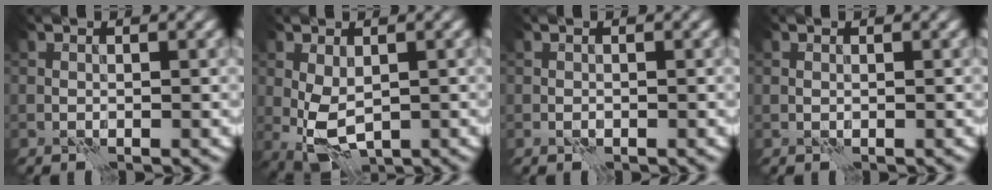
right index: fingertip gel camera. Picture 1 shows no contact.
{"total": 4.2, "force": [-0.2, 2.4, 3.5], "torque": [-0.079, -0.006, 0.001]}
{"total": 0.0}
{"total": 0.0}